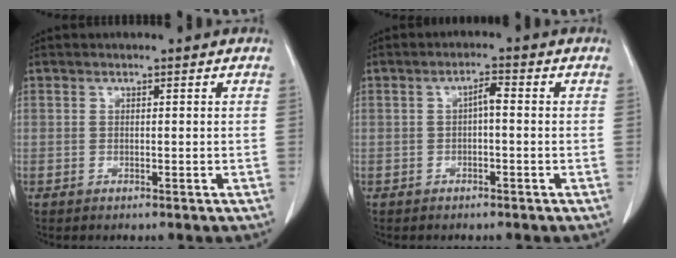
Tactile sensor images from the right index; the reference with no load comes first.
{"total": 2.2, "force": [0.0, 0.6, 2.1], "torque": [-0.037, 0.010, 0.001]}